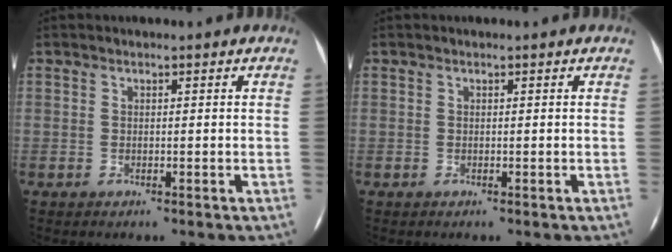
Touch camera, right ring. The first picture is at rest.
{"total": 0.0}